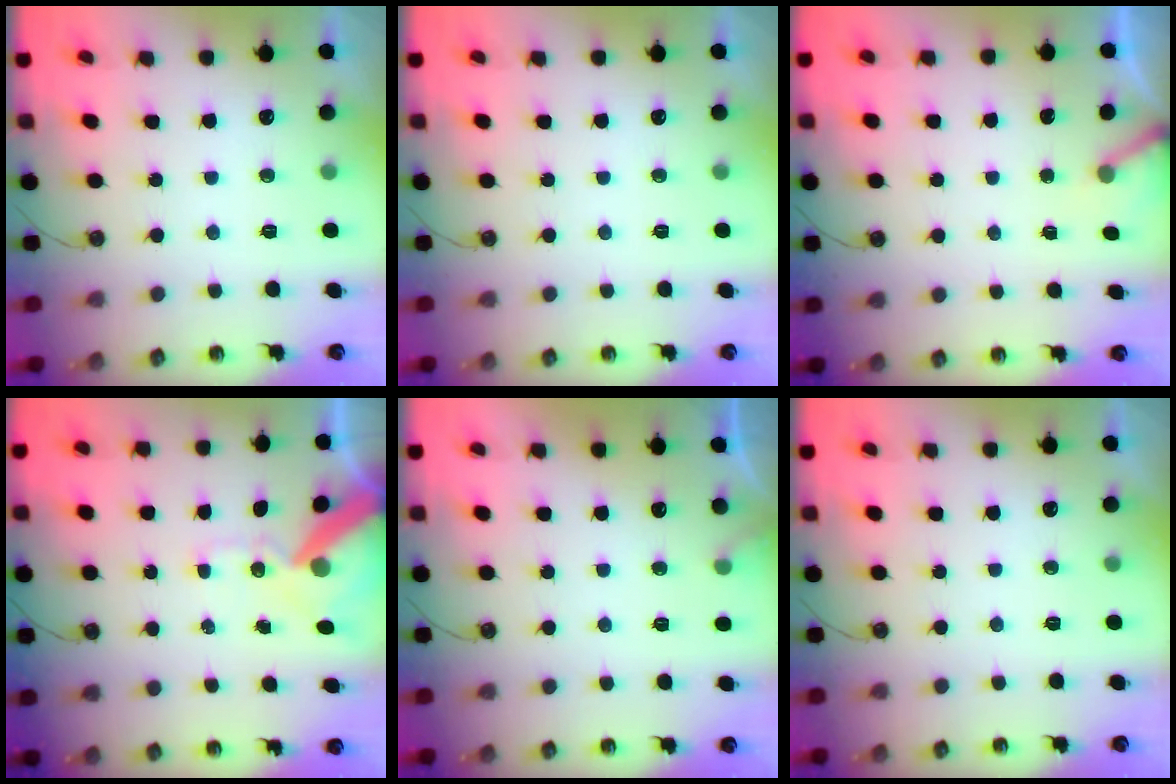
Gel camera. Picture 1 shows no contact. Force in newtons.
{"total": 0.0}
{"total": 3.0, "press": 3.0, "slide": 0.2}
{"total": 13.1, "press": 13.0, "slide": 2.0}
{"total": 4.0, "press": 4.0, "slide": 0.3}
{"total": 0.0}